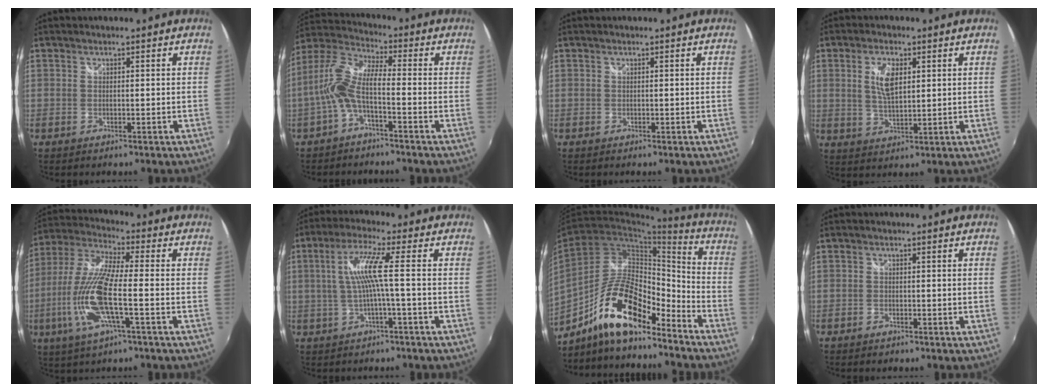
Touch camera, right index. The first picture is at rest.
{"total": 8.4, "force": [-2.3, 2.0, 7.8], "torque": [-0.179, 0.013, -0.045]}
{"total": 0.0}
{"total": 6.2, "force": [1.8, 2.8, 5.2], "torque": [-0.097, 0.002, 0.036]}
{"total": 15.6, "force": [-4.2, 2.6, 14.7], "torque": [-0.313, -0.013, -0.084]}
{"total": 6.9, "force": [-0.4, -1.1, 6.8], "torque": [-0.137, 0.001, 0.002]}
{"total": 16.7, "force": [-11.7, 4.8, 10.9], "torque": [-0.206, 0.004, -0.213]}
{"total": 1.1, "force": [-0.7, 0.7, 0.2], "torque": [-0.008, -0.002, -0.013]}